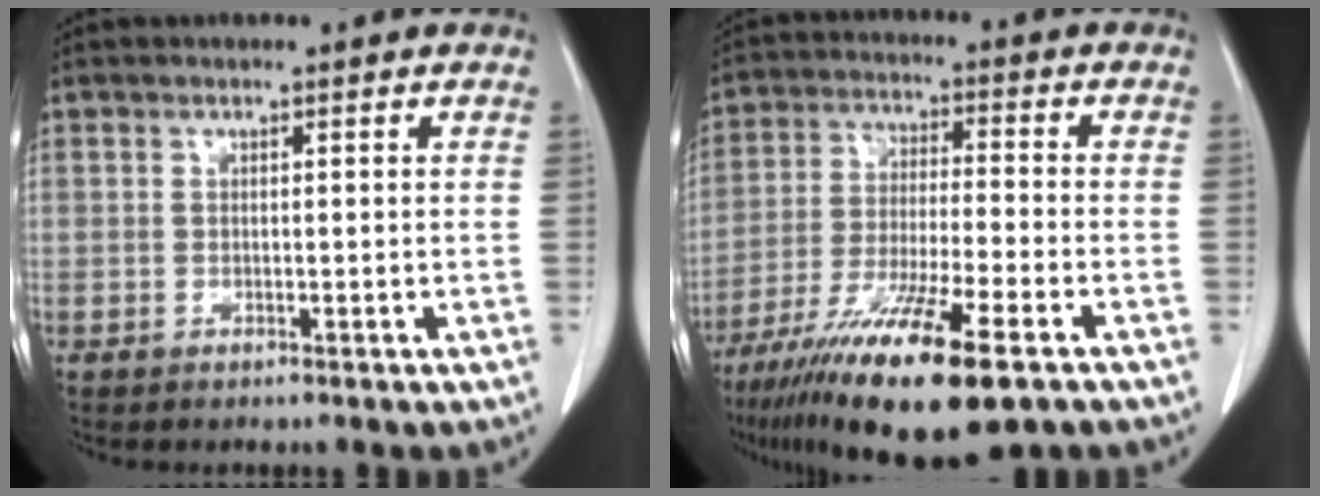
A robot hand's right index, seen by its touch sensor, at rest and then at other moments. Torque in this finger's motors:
{"motor_torque": [1.38, -0.76, 1.05, 0.21]}